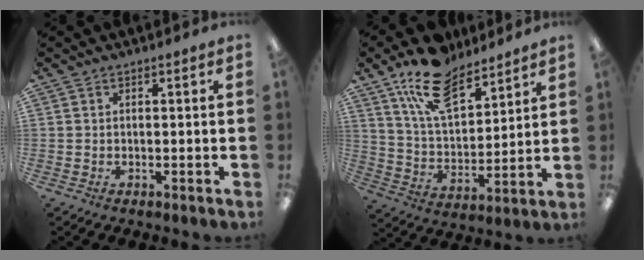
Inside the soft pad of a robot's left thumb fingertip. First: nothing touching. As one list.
[{"total": 15.9, "force": [11.6, 7.5, 8.0], "torque": [-0.150, -0.053, 0.211]}]